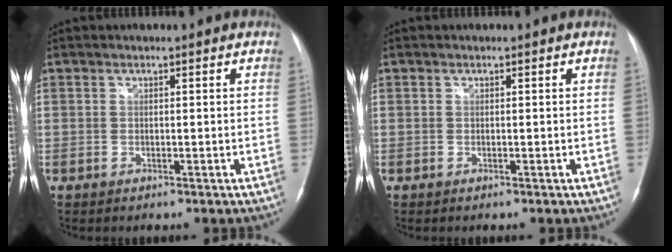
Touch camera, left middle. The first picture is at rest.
{"total": 0.0}